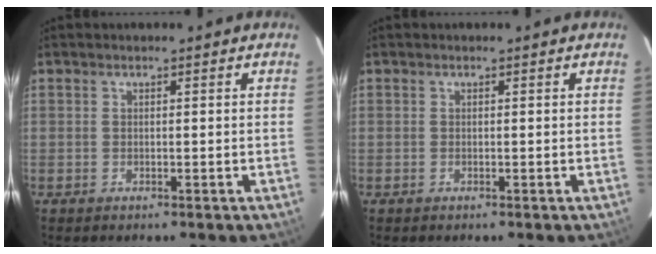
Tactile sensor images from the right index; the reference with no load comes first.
{"total": 0.0}